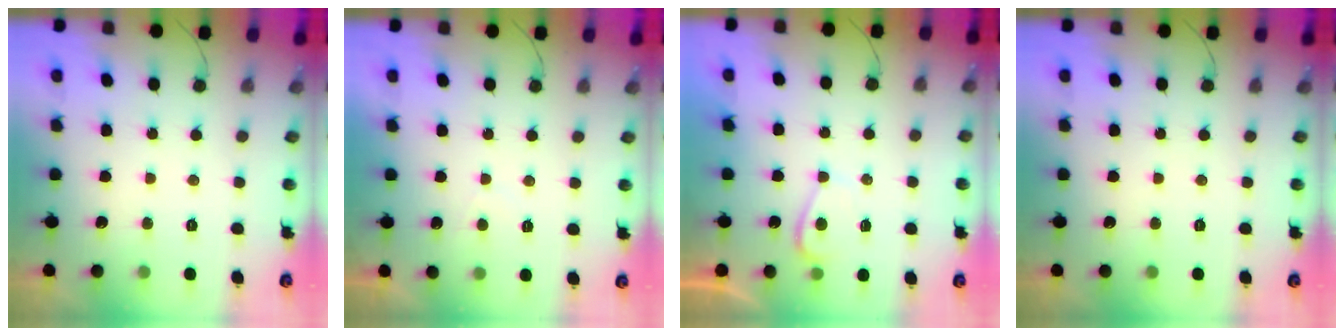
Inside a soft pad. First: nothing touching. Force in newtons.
{"total": 0.7, "press": 0.3, "slide": 0.6}
{"total": 2.3, "press": 2.2, "slide": 0.8}
{"total": 0.0}